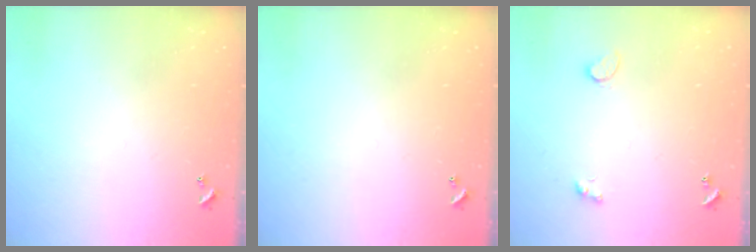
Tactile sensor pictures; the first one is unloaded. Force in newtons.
{"total": 0.0}
{"total": 3.9, "press": 3.8, "slide": 1.1}